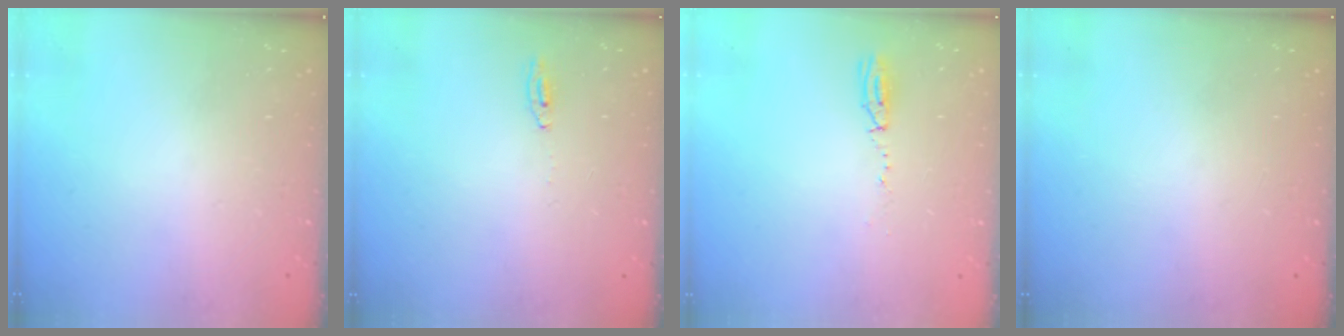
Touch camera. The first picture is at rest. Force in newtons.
{"total": 2.9, "press": 2.8, "slide": 0.2}
{"total": 11.2, "press": 4.4, "slide": 10.3}
{"total": 0.0}